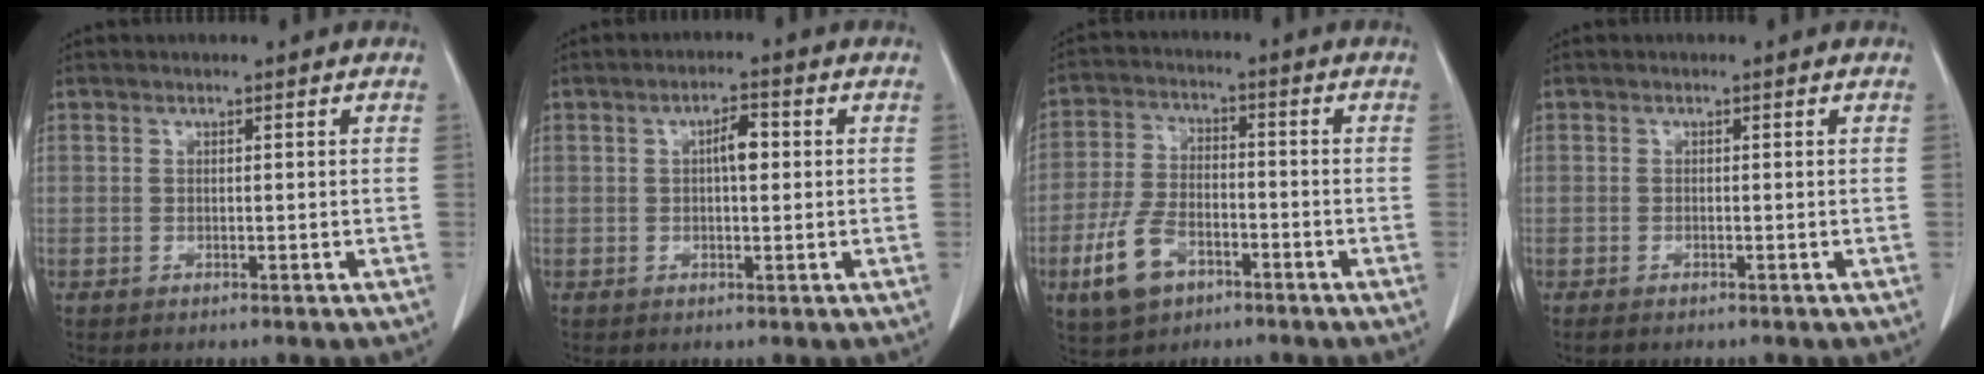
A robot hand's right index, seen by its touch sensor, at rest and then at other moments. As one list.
[{"total": 3.3, "force": [0.5, 1.1, 3.1], "torque": [-0.052, 0.007, 0.006]}, {"total": 9.3, "force": [-4.7, 5.2, 6.1], "torque": [-0.141, 0.003, -0.085]}, {"total": 0.8, "force": [-0.6, 0.2, 0.4], "torque": [-0.010, -0.002, -0.010]}]